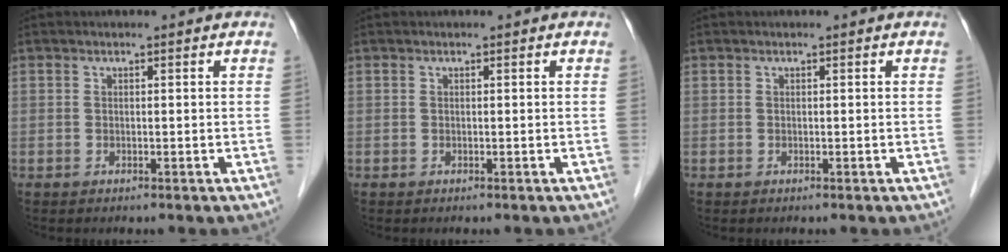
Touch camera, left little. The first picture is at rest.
{"total": 0.0}
{"total": 0.0}